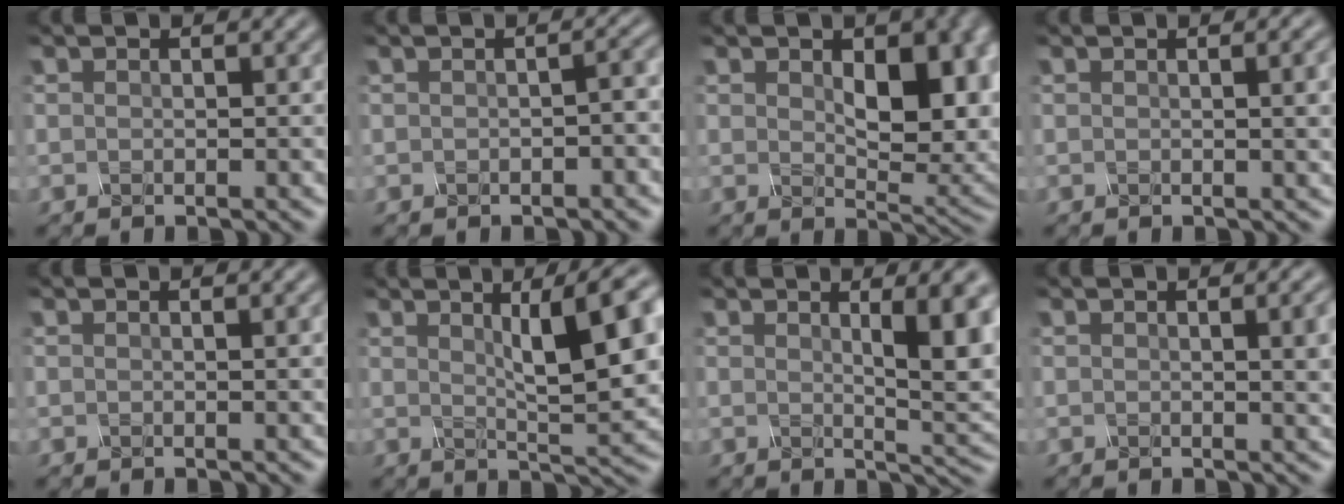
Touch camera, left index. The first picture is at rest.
{"total": 1.9, "force": [-0.3, 0.7, 1.7], "torque": [-0.012, 0.004, -0.003]}
{"total": 8.1, "force": [1.4, 4.2, 6.8], "torque": [-0.098, -0.008, 0.033]}
{"total": 3.8, "force": [0.5, 1.5, 3.5], "torque": [-0.022, 0.012, 0.004]}
{"total": 1.6, "force": [0.3, 0.5, 1.5], "torque": [-0.012, 0.004, 0.002]}
{"total": 10.1, "force": [3.3, 2.5, 9.3], "torque": [-0.111, 0.012, 0.053]}
{"total": 7.2, "force": [1.6, 1.8, 6.8], "torque": [-0.076, -0.006, 0.027]}
{"total": 4.5, "force": [0.7, 1.7, 4.1], "torque": [-0.028, 0.012, 0.009]}